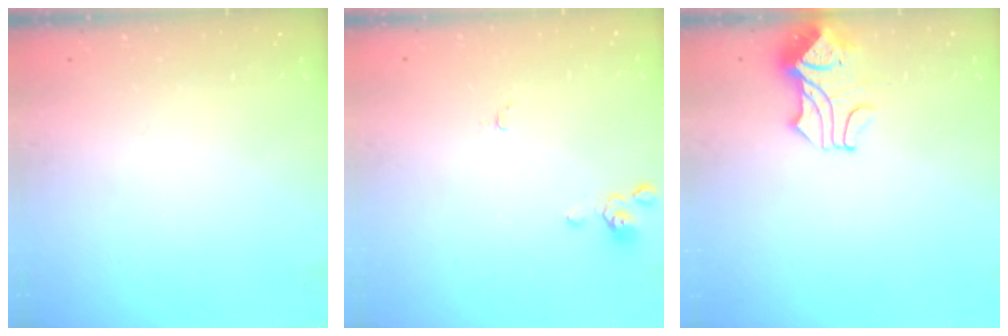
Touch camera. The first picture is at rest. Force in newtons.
{"total": 0.0}
{"total": 1.7, "press": 1.4, "slide": 1.0}